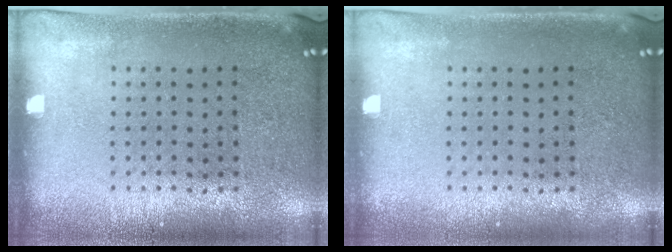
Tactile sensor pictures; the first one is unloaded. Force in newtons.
{"total": 0.0}